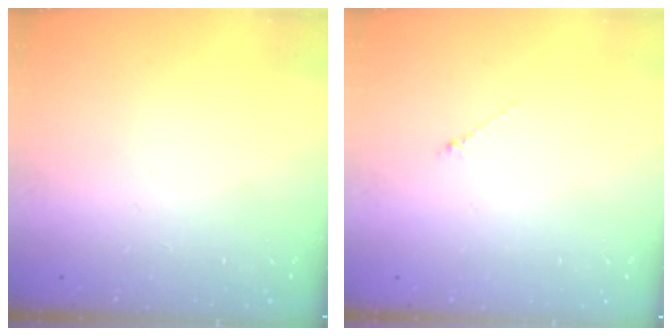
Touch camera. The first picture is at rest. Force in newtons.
{"total": 0.6, "press": 0.5, "slide": 0.3}